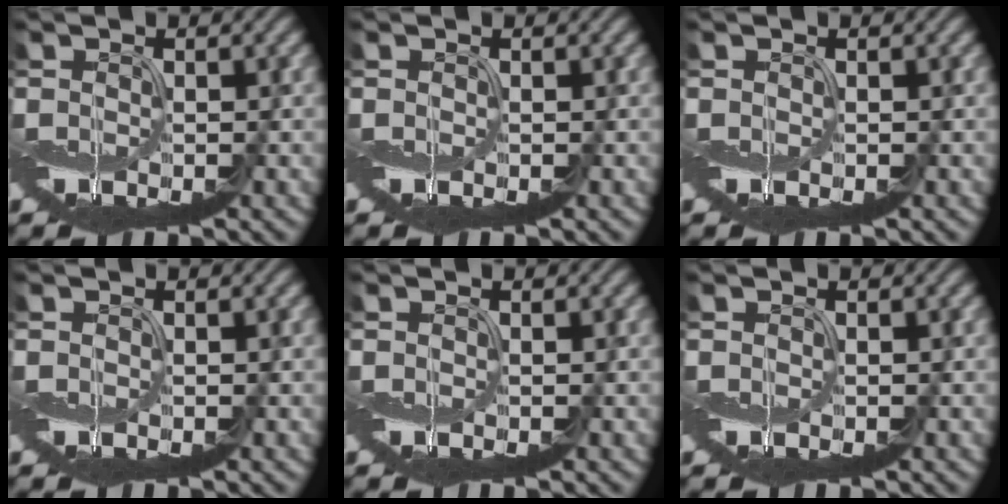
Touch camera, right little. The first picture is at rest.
{"total": 0.0}
{"total": 0.0}
{"total": 0.0}
{"total": 0.0}
{"total": 0.0}